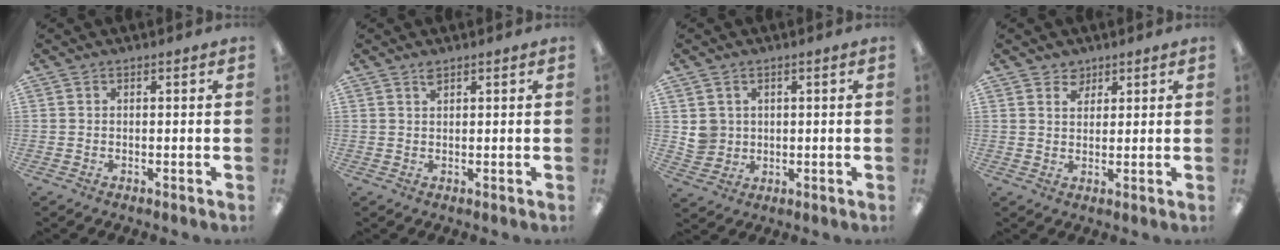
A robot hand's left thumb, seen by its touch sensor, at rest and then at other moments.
{"total": 1.4, "force": [1.2, 0.4, 0.7], "torque": [-0.016, 0.001, 0.022]}
{"total": 4.5, "force": [1.4, 4.2, 0.5], "torque": [-0.007, 0.005, 0.026]}
{"total": 3.4, "force": [2.5, 2.2, 0.3], "torque": [0.001, -0.008, 0.045]}